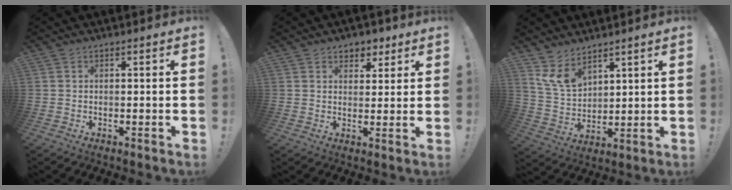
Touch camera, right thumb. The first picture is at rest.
{"total": 5.2, "force": [3.2, 3.9, 1.1], "torque": [0.007, -0.022, 0.056]}
{"total": 9.6, "force": [7.0, 5.2, 4.1], "torque": [-0.088, -0.039, 0.142]}